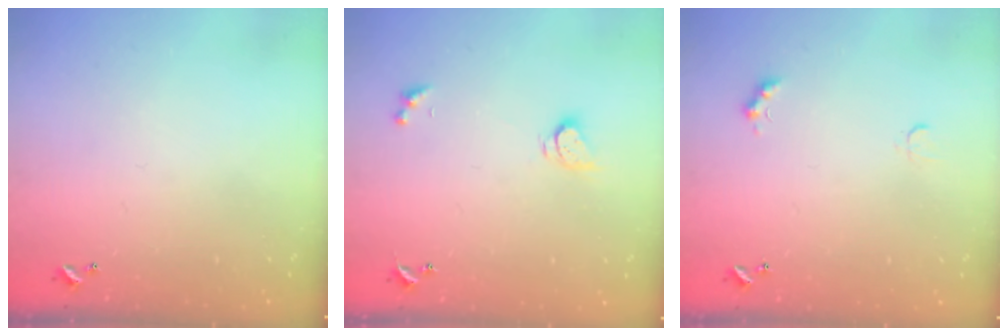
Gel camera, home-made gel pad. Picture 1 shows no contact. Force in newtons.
{"total": 2.7, "press": 2.7, "slide": 0.3}
{"total": 2.4, "press": 2.3, "slide": 0.5}